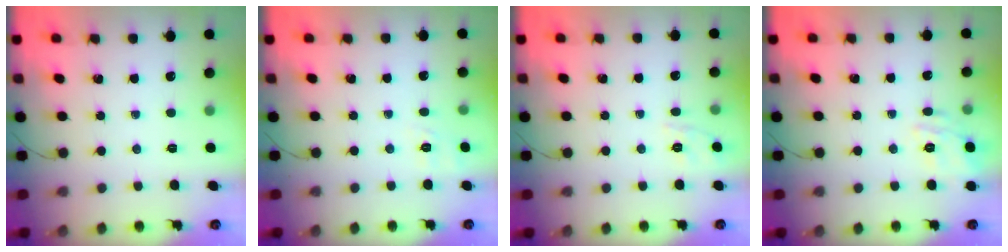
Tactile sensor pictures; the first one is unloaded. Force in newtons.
{"total": 2.1, "press": 0.8, "slide": 1.9}
{"total": 1.8, "press": 0.5, "slide": 1.7}
{"total": 7.0, "press": 6.9, "slide": 1.0}